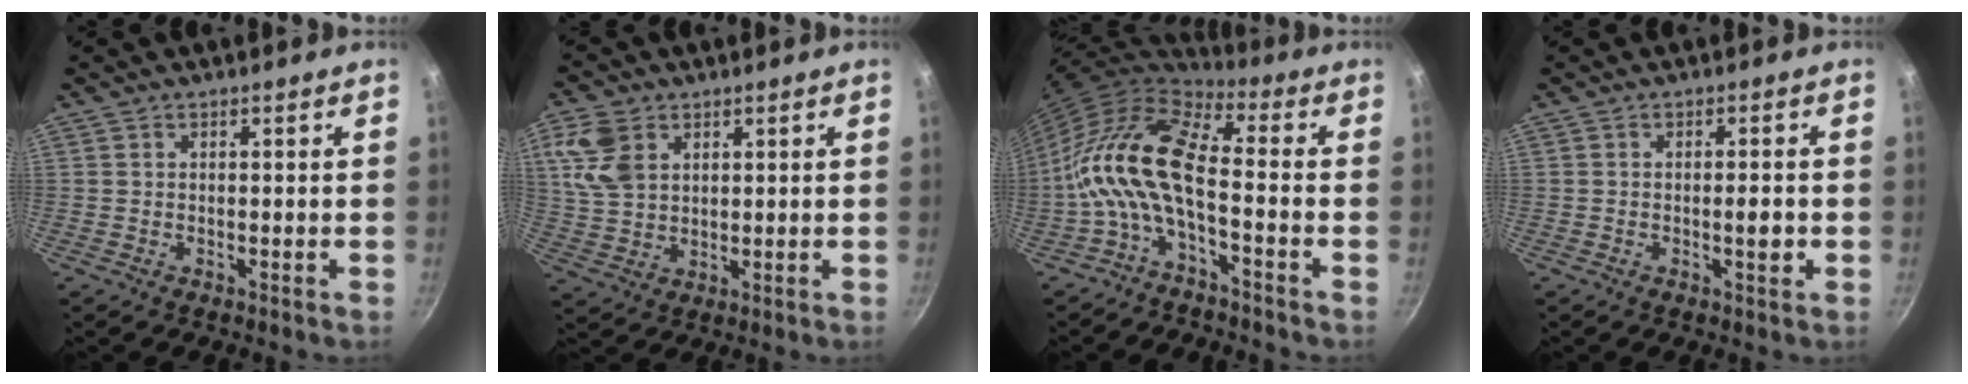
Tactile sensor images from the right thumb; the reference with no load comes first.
{"total": 9.2, "force": [3.5, 6.5, 5.6], "torque": [-0.103, -0.002, 0.074]}
{"total": 14.2, "force": [-3.0, 5.9, 12.6], "torque": [-0.256, 0.042, -0.074]}
{"total": 2.9, "force": [-0.6, 0.8, 2.8], "torque": [-0.035, 0.004, -0.009]}